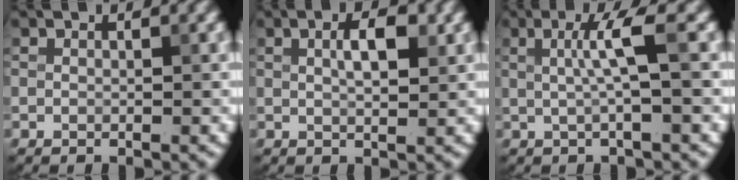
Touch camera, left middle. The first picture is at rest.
{"total": 3.0, "force": [0.9, 1.1, 2.6], "torque": [-0.046, 0.005, 0.016]}
{"total": 3.2, "force": [0.4, 0.3, 3.1], "torque": [-0.059, 0.003, 0.005]}